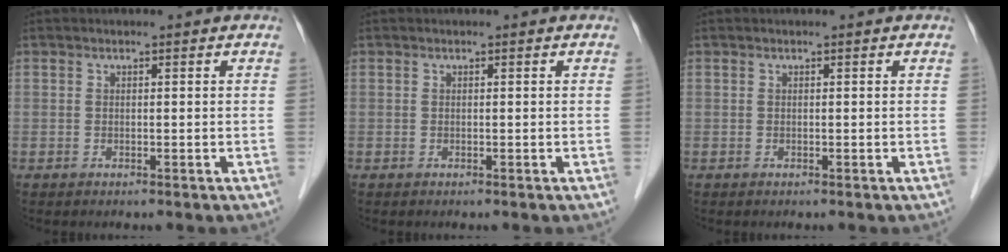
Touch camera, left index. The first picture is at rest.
{"total": 0.0}
{"total": 0.0}